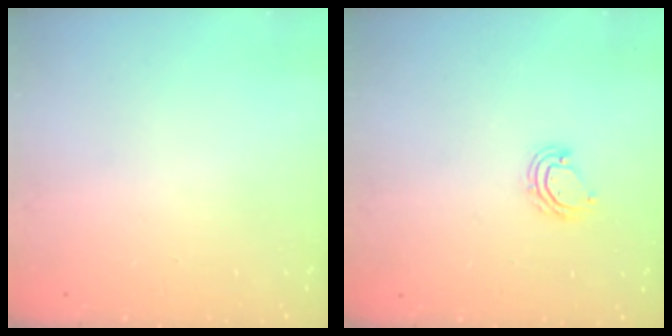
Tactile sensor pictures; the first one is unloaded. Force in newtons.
{"total": 5.2, "press": 5.2, "slide": 0.4}